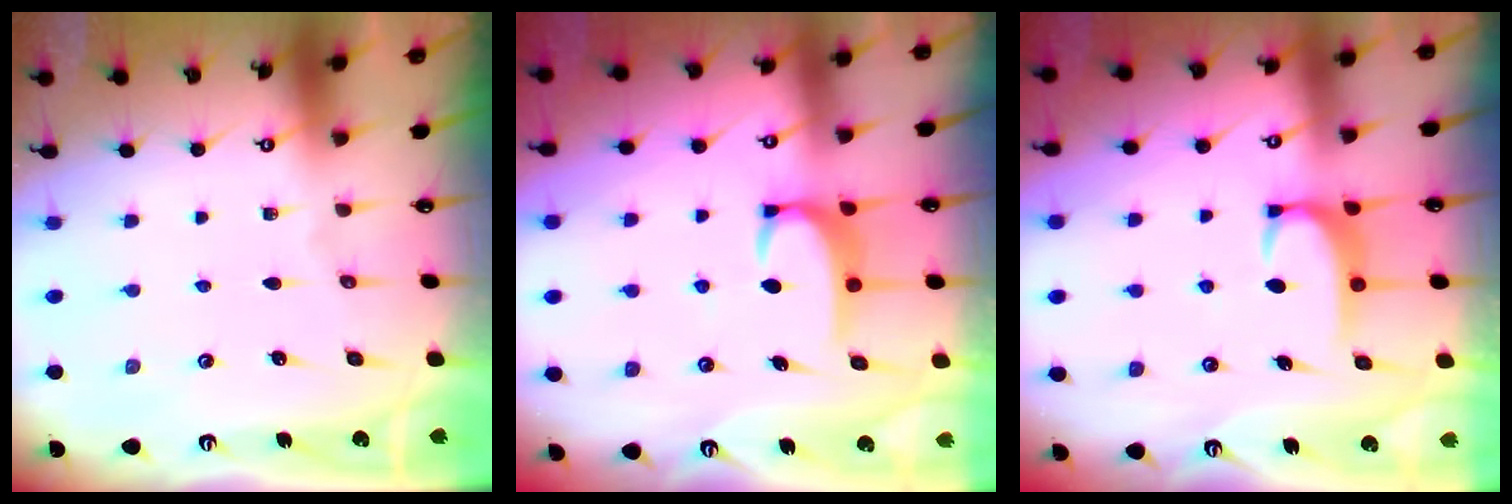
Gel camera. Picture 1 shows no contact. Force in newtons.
{"total": 3.5, "press": 3.5, "slide": 0.5}
{"total": 2.8, "press": 2.8, "slide": 0.4}